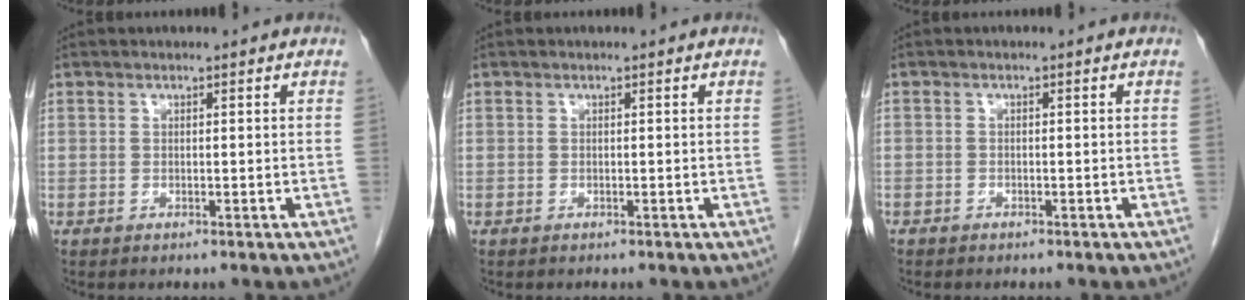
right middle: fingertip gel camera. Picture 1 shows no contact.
{"total": 0.0}
{"total": 1.1, "force": [-0.9, 0.7, 0.2], "torque": [-0.010, 0.002, -0.014]}